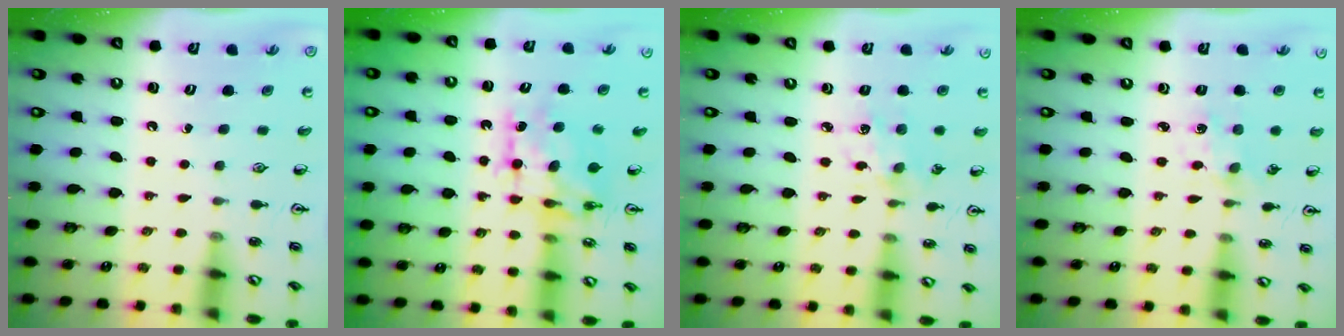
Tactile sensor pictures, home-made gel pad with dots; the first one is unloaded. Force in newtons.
{"total": 8.6, "press": 8.5, "slide": 0.7}
{"total": 2.8, "press": 2.7, "slide": 0.7}
{"total": 0.9, "press": 0.8, "slide": 0.2}